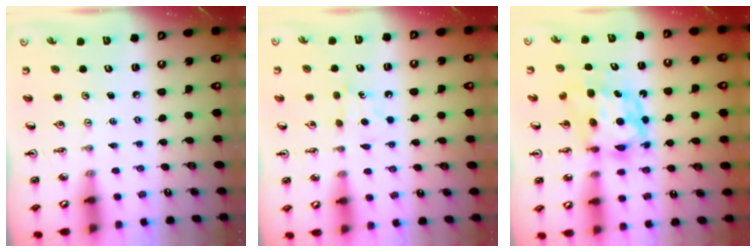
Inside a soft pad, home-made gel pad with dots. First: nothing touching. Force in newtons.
{"total": 5.6, "press": 5.5, "slide": 0.7}
{"total": 7.1, "press": 7.1, "slide": 0.4}